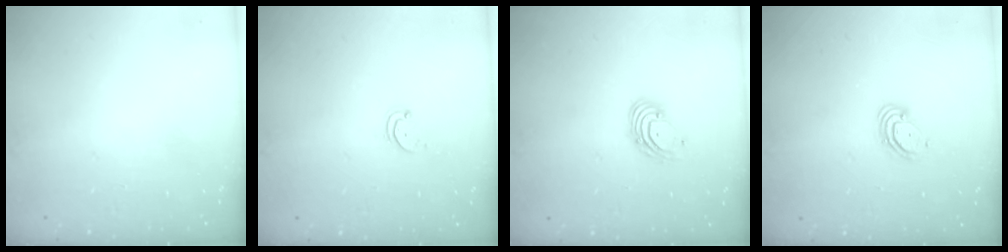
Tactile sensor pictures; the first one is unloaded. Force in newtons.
{"total": 1.6, "press": 1.6, "slide": 0.4}
{"total": 3.9, "press": 3.9, "slide": 0.6}
{"total": 4.4, "press": 4.4, "slide": 0.4}